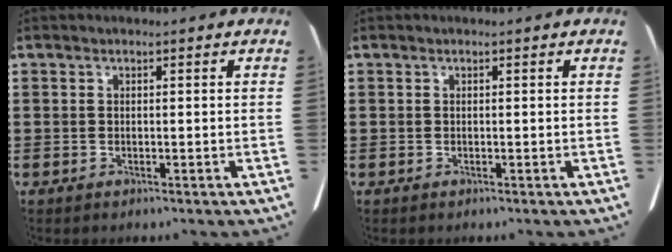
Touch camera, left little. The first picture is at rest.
{"total": 0.0}